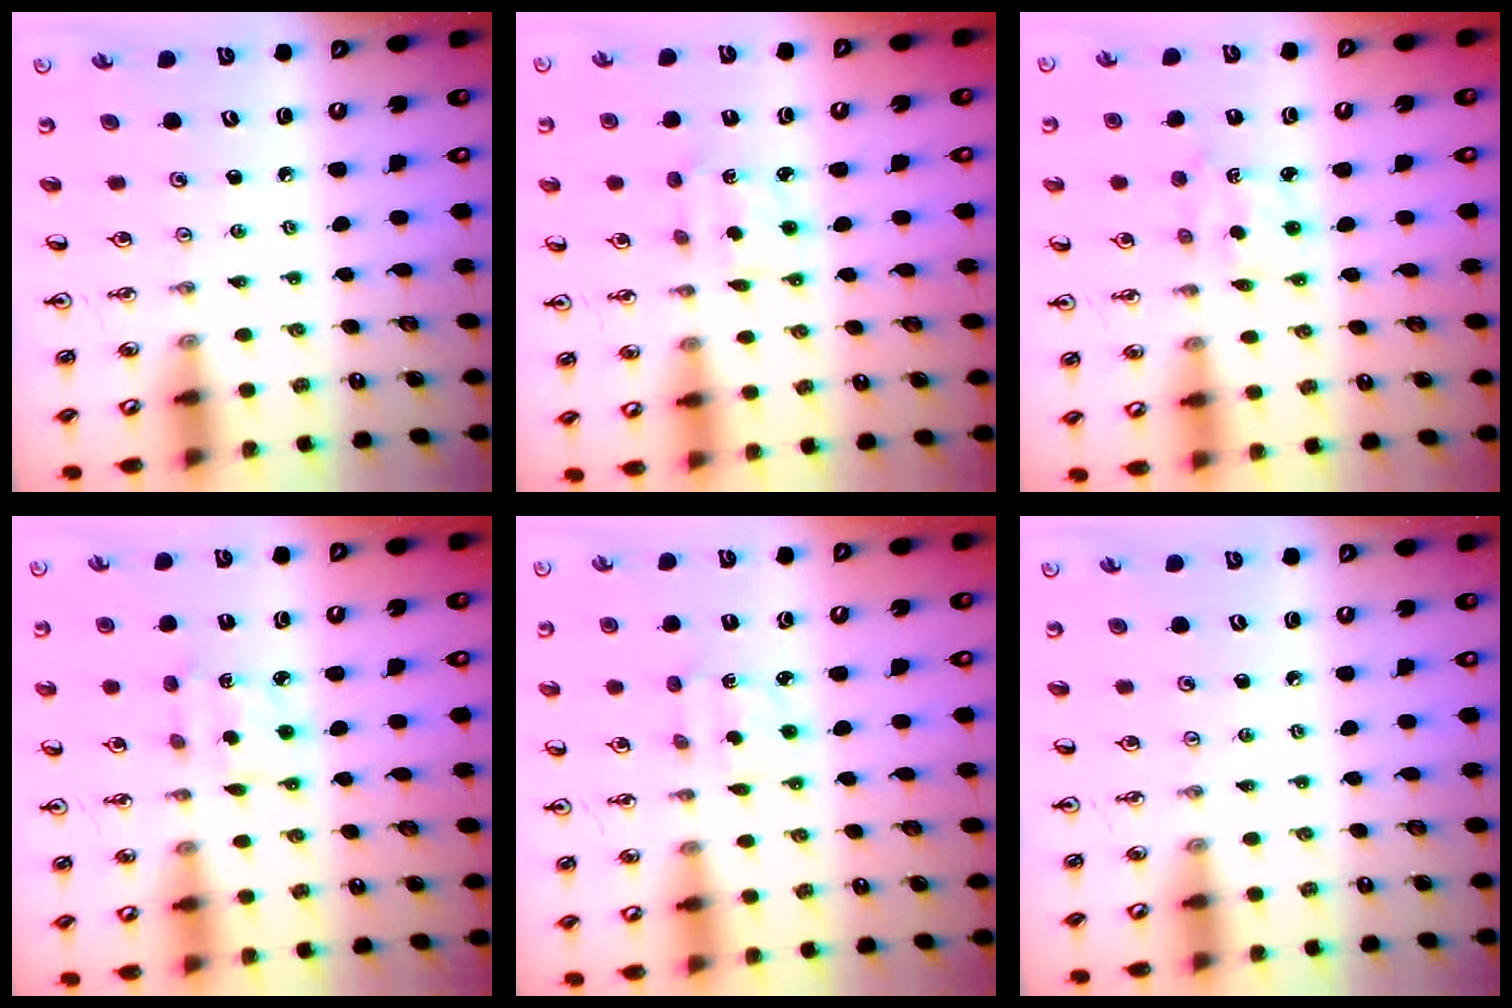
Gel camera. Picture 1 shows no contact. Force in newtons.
{"total": 2.2, "press": 2.1, "slide": 0.6}
{"total": 2.2, "press": 2.2, "slide": 0.4}
{"total": 2.0, "press": 2.0, "slide": 0.2}
{"total": 2.1, "press": 2.1, "slide": 0.6}
{"total": 0.0}